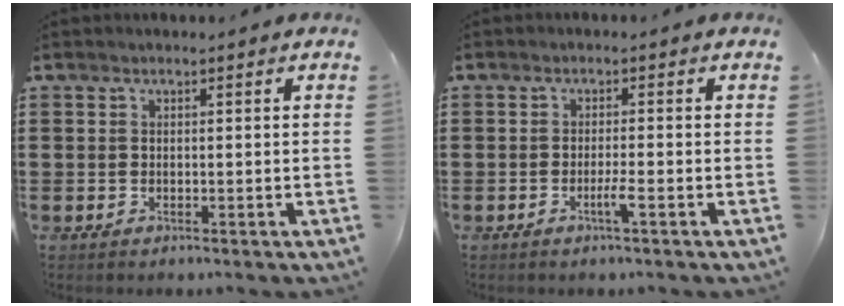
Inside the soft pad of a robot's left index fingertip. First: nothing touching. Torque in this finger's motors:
{"motor_torque": [0.04, 0.03, 0.04, 0.04]}